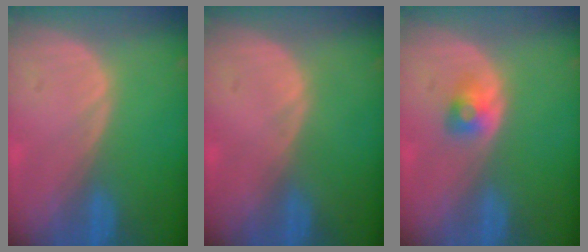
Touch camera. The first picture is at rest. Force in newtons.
{"total": 0.0}
{"total": 2.5, "press": 2.3, "slide": 0.9}